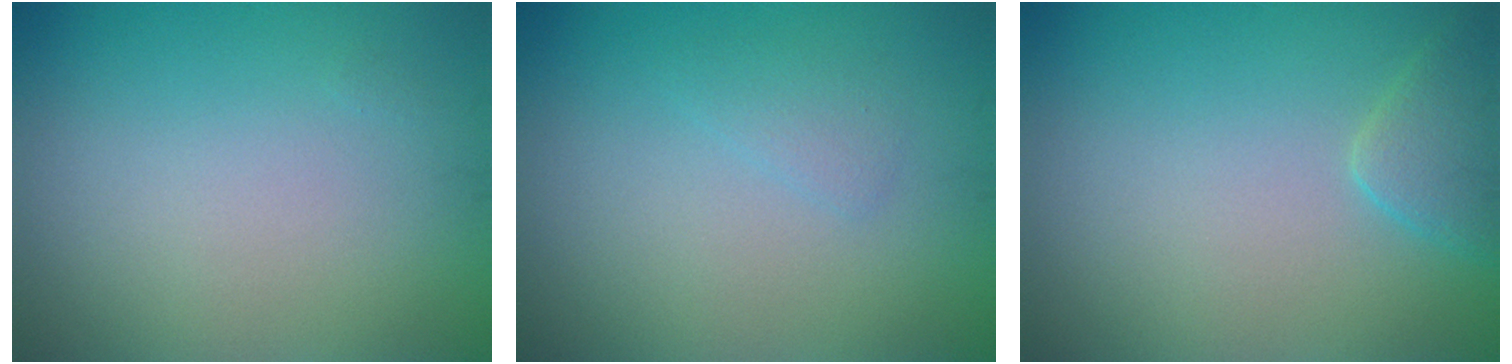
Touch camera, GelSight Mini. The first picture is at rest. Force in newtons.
{"total": 1.1, "press": 1.1, "slide": 0.1}
{"total": 2.3, "press": 2.3, "slide": 0.2}